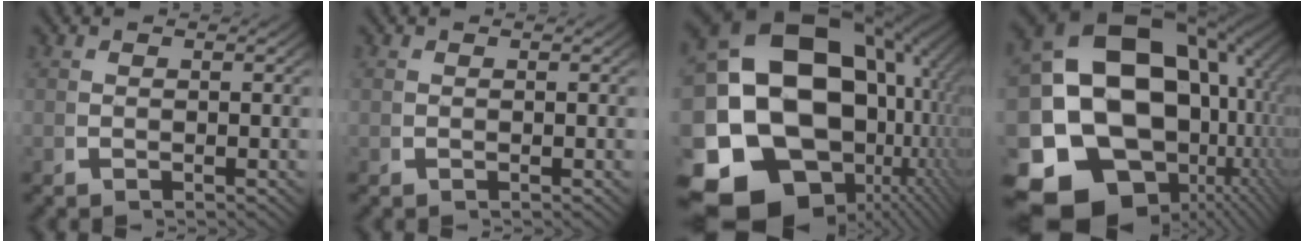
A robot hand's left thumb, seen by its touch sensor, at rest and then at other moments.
{"total": 0.0}
{"total": 28.5, "force": [-2.3, 20.7, 19.5], "torque": [-0.355, -0.072, -0.018]}
{"total": 25.5, "force": [-2.6, 18.5, 17.3], "torque": [-0.314, -0.076, -0.022]}